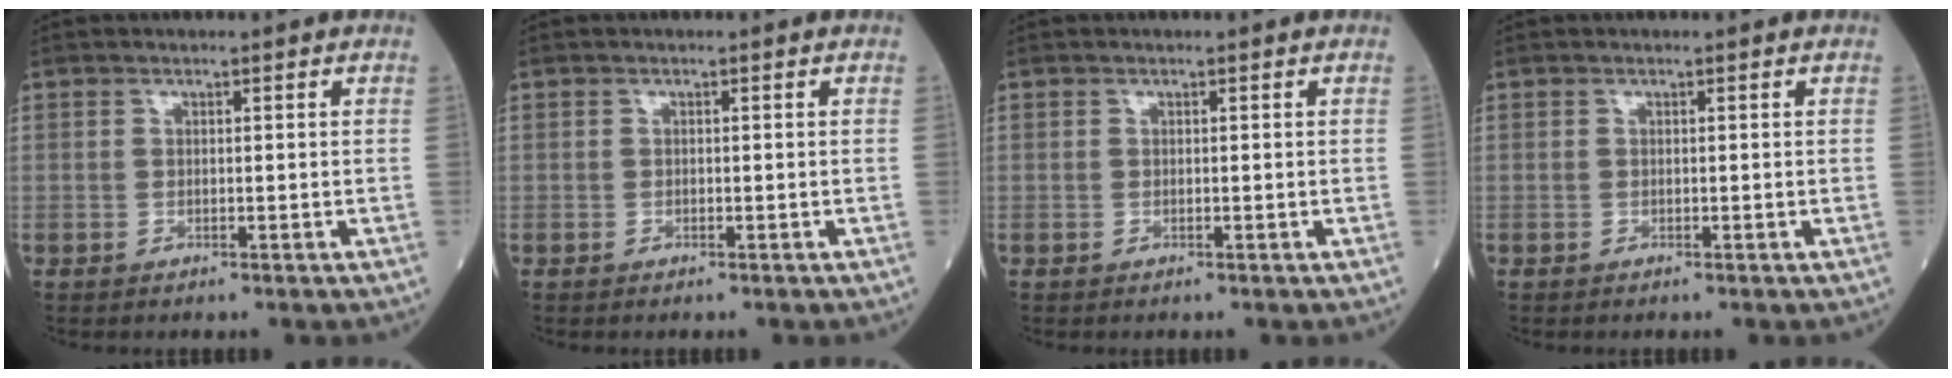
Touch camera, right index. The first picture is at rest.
{"total": 0.0}
{"total": 0.0}
{"total": 0.0}